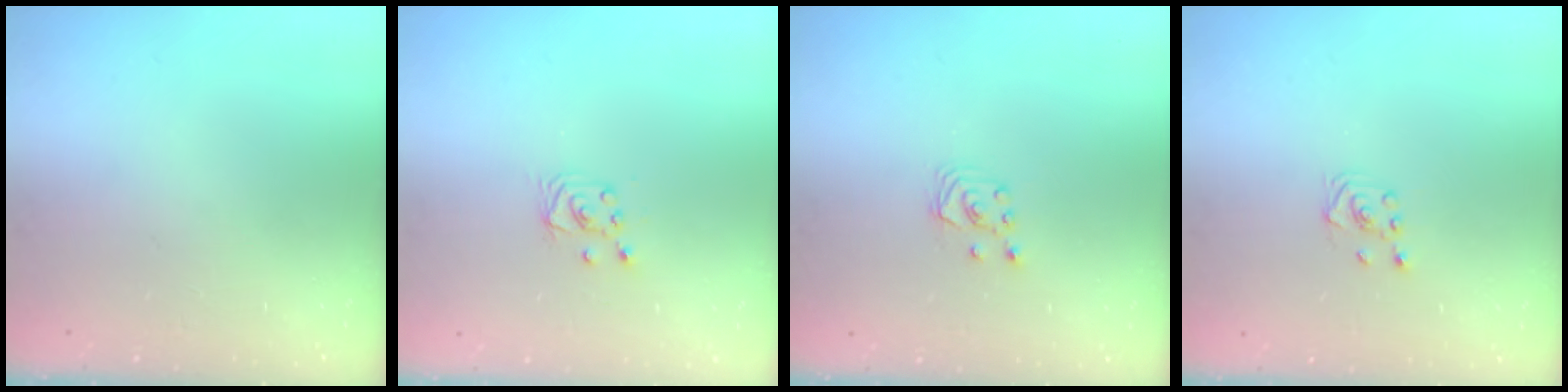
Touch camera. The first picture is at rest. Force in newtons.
{"total": 3.4, "press": 3.4, "slide": 0.3}
{"total": 2.7, "press": 2.7, "slide": 0.3}
{"total": 2.3, "press": 2.2, "slide": 0.7}